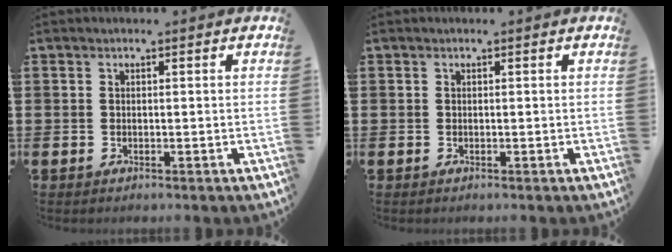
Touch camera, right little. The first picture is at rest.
{"total": 0.0}